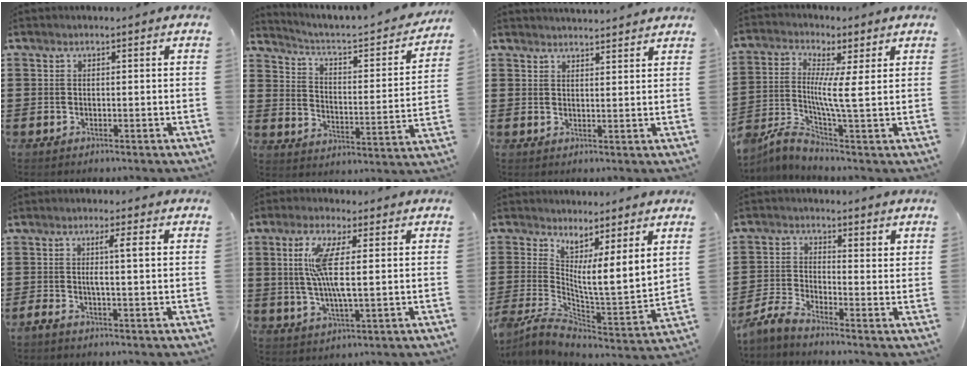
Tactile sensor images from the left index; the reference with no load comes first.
{"total": 3.2, "force": [2.6, 0.5, 1.8], "torque": [-0.054, -0.029, 0.030]}
{"total": 2.3, "force": [2.3, -0.2, -0.1], "torque": [-0.005, -0.008, 0.044]}
{"total": 5.5, "force": [0.4, 0.9, 5.4], "torque": [-0.111, -0.013, 0.004]}
{"total": 3.6, "force": [0.2, -0.1, 3.6], "torque": [-0.069, 0.000, -0.001]}
{"total": 8.5, "force": [1.6, 1.9, 8.1], "torque": [-0.179, -0.005, 0.019]}
{"total": 4.7, "force": [2.9, 0.2, 3.7], "torque": [-0.092, -0.039, 0.043]}
{"total": 3.1, "force": [-2.3, 0.6, 2.1], "torque": [-0.054, -0.005, -0.050]}